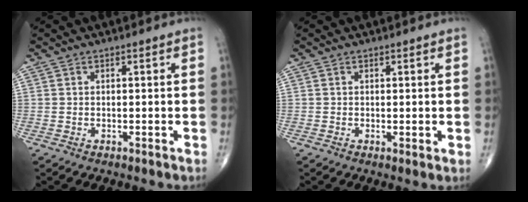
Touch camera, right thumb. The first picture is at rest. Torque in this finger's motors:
{"motor_torque": [-0.45, -0.09, -0.14, 0.11, -0.18]}